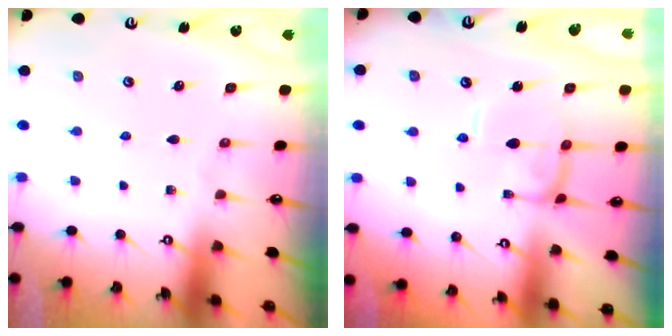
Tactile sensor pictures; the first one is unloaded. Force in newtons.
{"total": 1.7, "press": 1.7, "slide": 0.4}